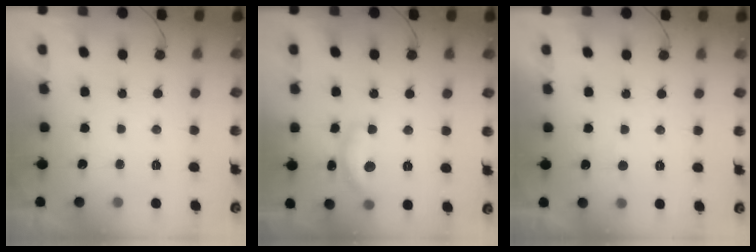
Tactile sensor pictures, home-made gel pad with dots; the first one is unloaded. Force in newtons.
{"total": 12.0, "press": 11.9, "slide": 0.6}
{"total": 2.9, "press": 2.9, "slide": 0.3}